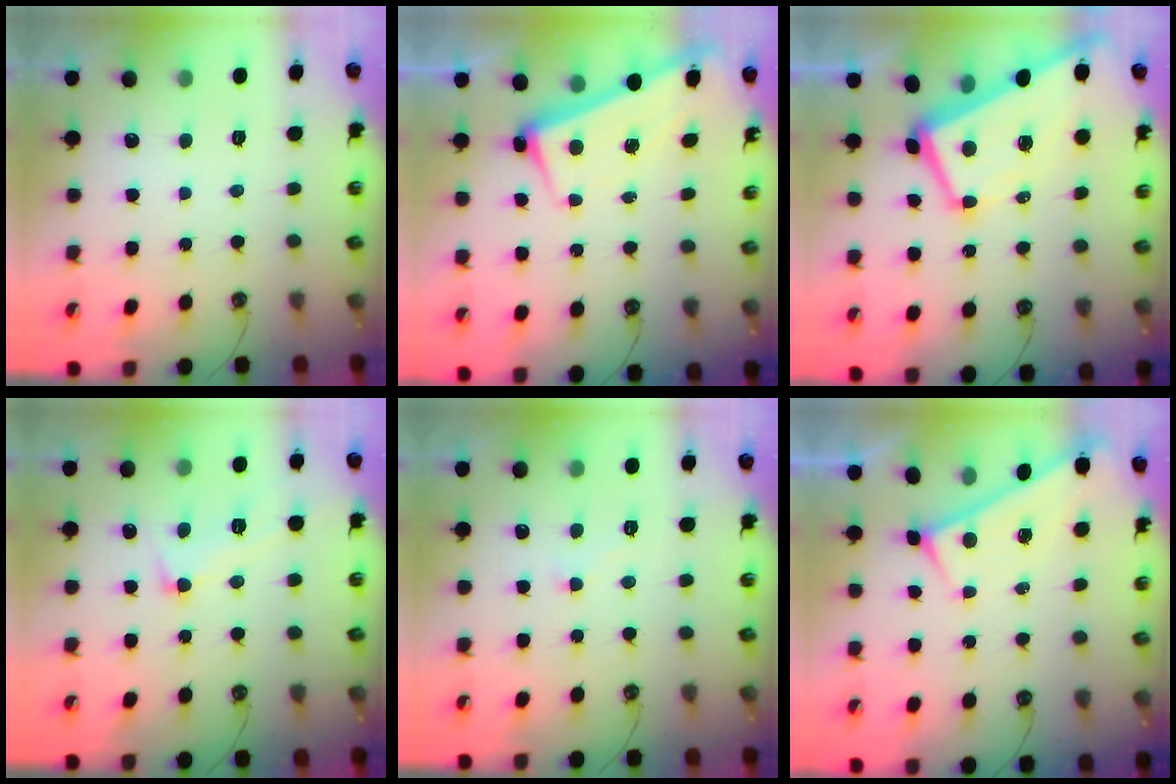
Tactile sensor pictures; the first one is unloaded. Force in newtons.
{"total": 2.5, "press": 2.4, "slide": 0.5}
{"total": 6.3, "press": 6.2, "slide": 1.2}
{"total": 1.6, "press": 1.5, "slide": 0.7}
{"total": 2.9, "press": 2.9, "slide": 0.5}
{"total": 0.0}